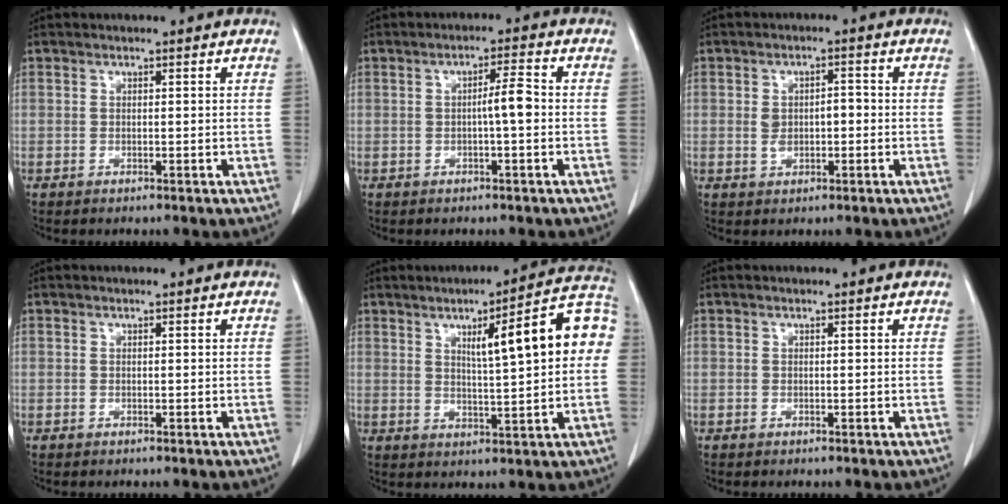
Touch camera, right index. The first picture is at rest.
{"total": 3.6, "force": [-0.4, 0.2, 3.5], "torque": [-0.055, 0.004, -0.007]}
{"total": 4.0, "force": [-0.3, 2.3, 3.2], "torque": [-0.059, 0.014, 0.002]}
{"total": 0.0}
{"total": 13.7, "force": [2.9, 1.7, 13.3], "torque": [-0.178, 0.030, 0.037]}
{"total": 0.0}